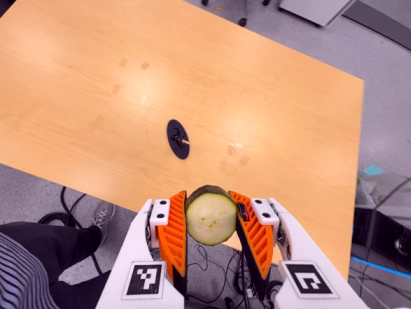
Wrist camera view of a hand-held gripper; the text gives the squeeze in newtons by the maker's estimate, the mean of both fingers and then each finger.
{"total": 9.6, "left": 8.5, "right": 10.8}